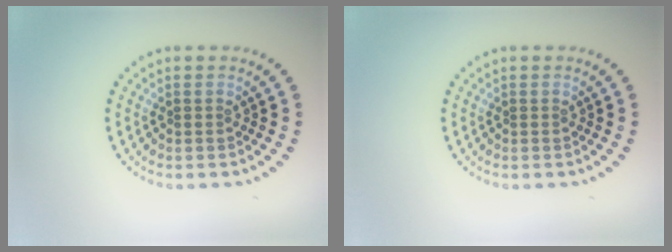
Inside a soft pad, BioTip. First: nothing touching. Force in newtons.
{"total": 0.0}